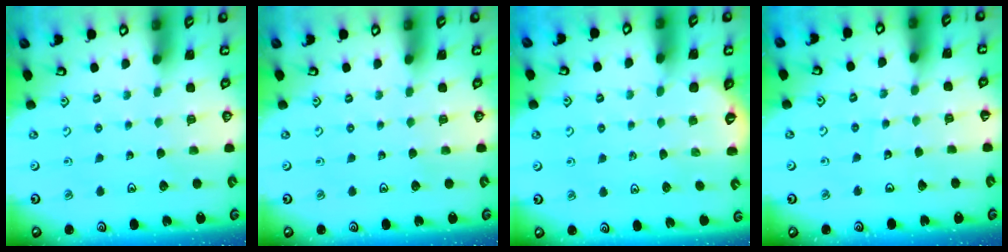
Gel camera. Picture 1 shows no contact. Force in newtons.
{"total": 0.0}
{"total": 2.6, "press": 1.9, "slide": 1.9}
{"total": 3.7, "press": 3.7, "slide": 0.6}